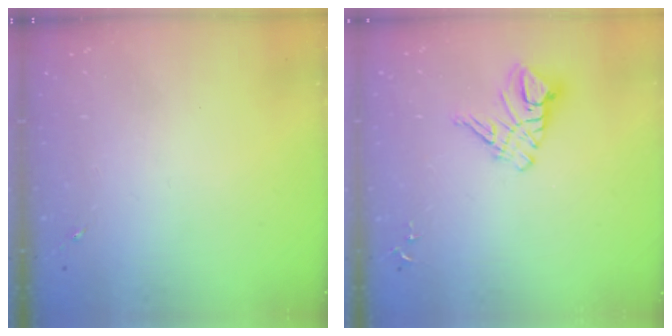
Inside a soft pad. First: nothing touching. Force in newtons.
{"total": 10.9, "press": 10.8, "slide": 1.1}